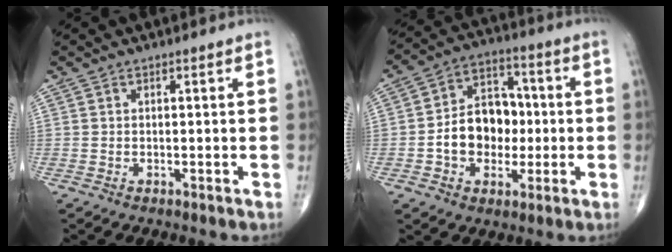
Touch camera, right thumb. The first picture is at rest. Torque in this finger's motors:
{"motor_torque": [1.39, 1.29, 1.09, -0.06, 0.11]}